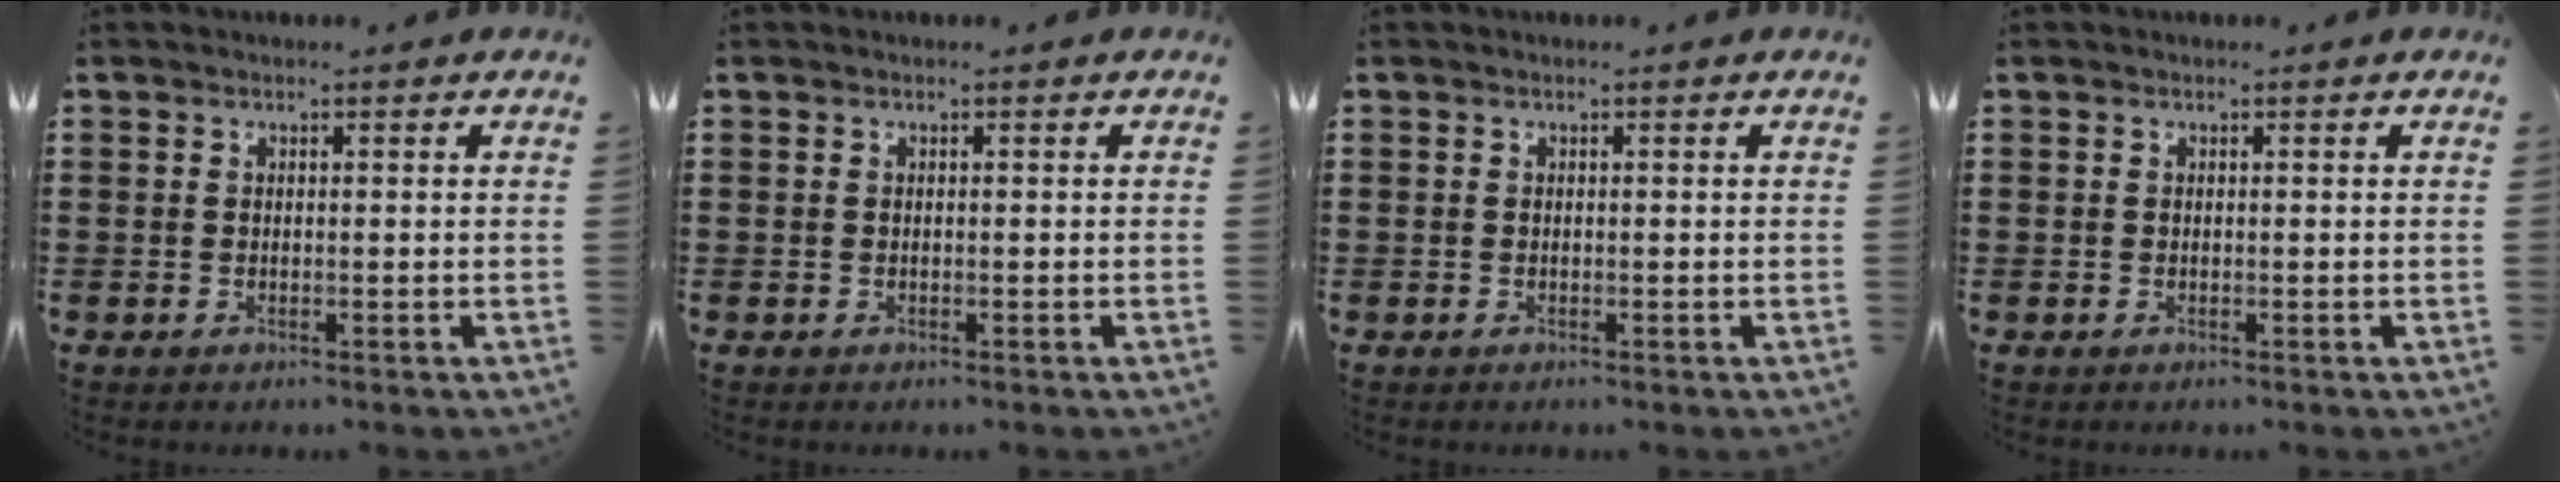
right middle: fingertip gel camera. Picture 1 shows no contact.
{"total": 0.0}
{"total": 0.0}
{"total": 0.0}